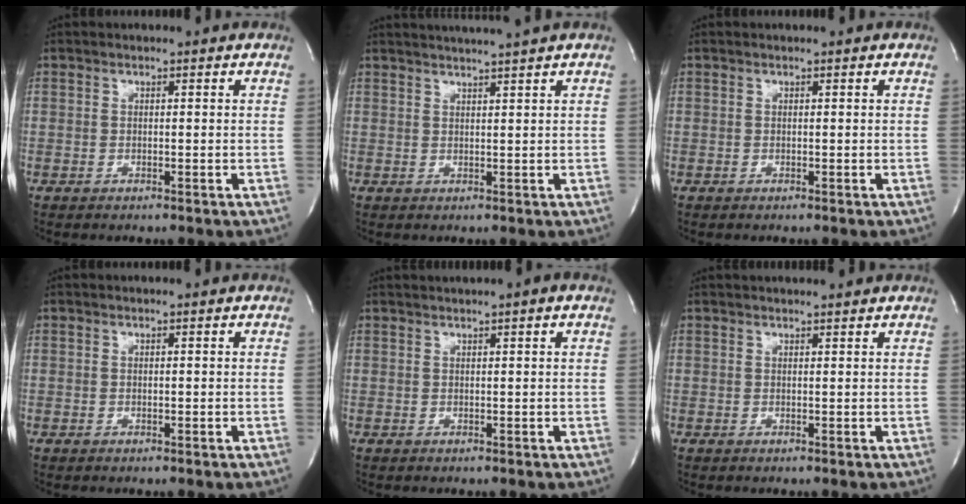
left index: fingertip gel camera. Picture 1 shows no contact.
{"total": 5.4, "force": [4.7, -1.5, 2.1], "torque": [-0.030, 0.006, 0.067]}
{"total": 0.0}
{"total": 0.0}
{"total": 3.0, "force": [2.2, -0.4, 2.1], "torque": [-0.033, 0.021, 0.036]}
{"total": 4.5, "force": [4.3, 0.0, 1.3], "torque": [-0.016, 0.019, 0.048]}